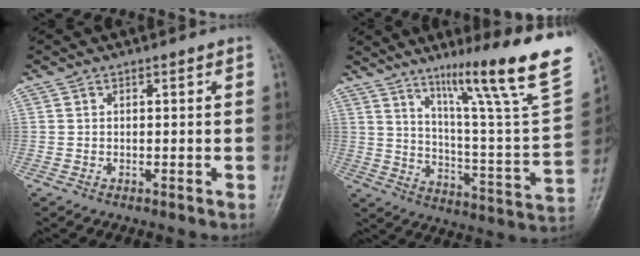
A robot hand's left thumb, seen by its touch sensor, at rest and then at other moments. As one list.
[{"total": 25.1, "force": [15.6, 2.2, 19.5], "torque": [-0.273, -0.063, 0.240]}]